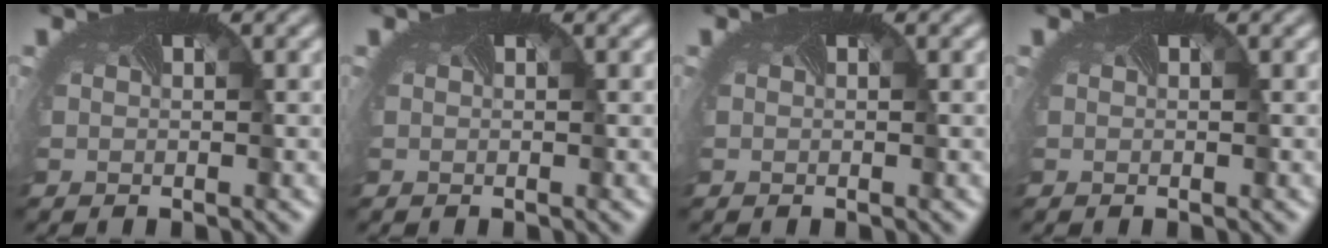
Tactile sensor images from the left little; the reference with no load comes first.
{"total": 0.0}
{"total": 0.0}
{"total": 0.0}